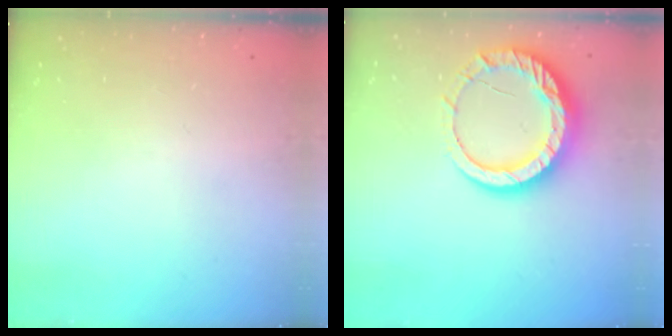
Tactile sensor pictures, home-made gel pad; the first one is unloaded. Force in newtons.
{"total": 14.3, "press": 14.3, "slide": 1.3}